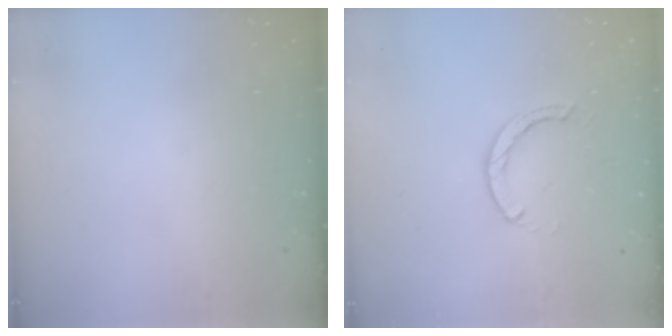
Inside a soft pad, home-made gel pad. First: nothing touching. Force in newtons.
{"total": 3.2, "press": 3.1, "slide": 0.5}